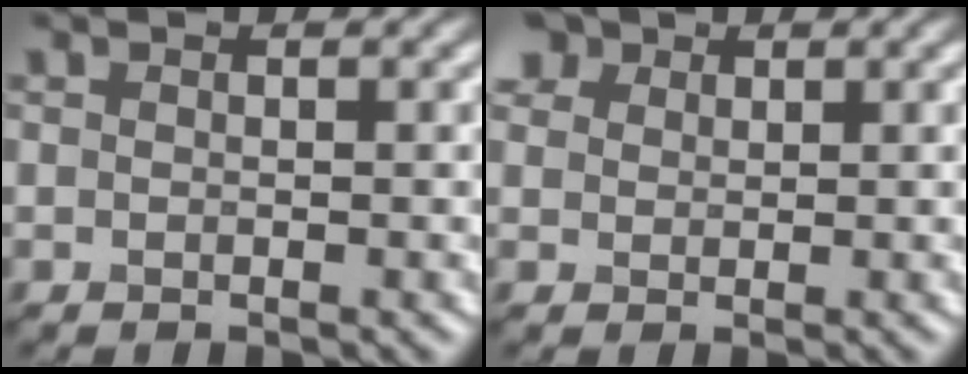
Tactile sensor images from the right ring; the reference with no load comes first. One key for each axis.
{"total": 4.5, "fx": 2.8, "fy": 3.0, "fz": 1.9, "tx": -0.064, "ty": 0.011, "tz": 0.049}